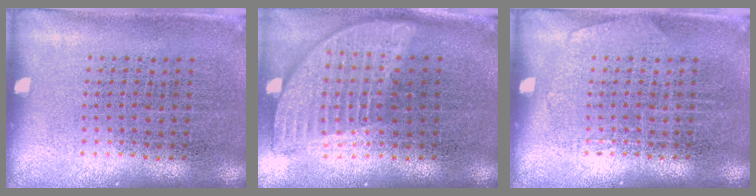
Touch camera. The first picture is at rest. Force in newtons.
{"total": 1.9, "press": 1.5, "slide": 1.1}
{"total": 0.6, "press": 0.6, "slide": 0.1}